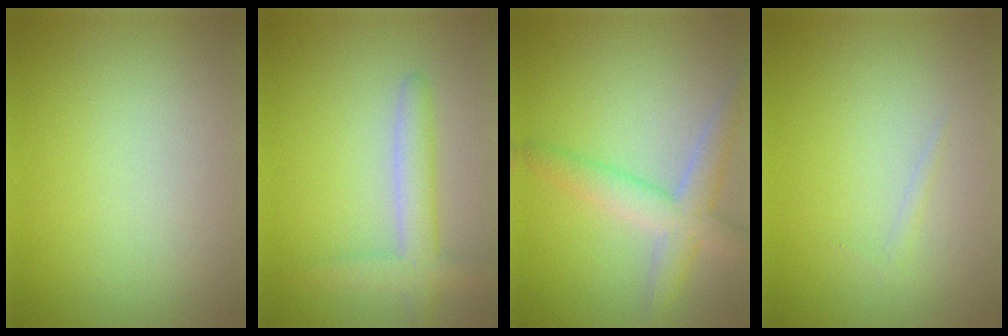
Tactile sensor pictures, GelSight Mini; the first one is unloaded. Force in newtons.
{"total": 3.3, "press": 3.3, "slide": 0.2}
{"total": 4.3, "press": 4.3, "slide": 0.3}
{"total": 0.6, "press": 0.5, "slide": 0.1}